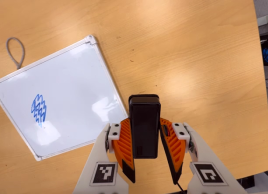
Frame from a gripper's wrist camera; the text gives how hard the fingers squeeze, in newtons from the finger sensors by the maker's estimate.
{"total": 6.0, "left": 5.2, "right": 6.9}